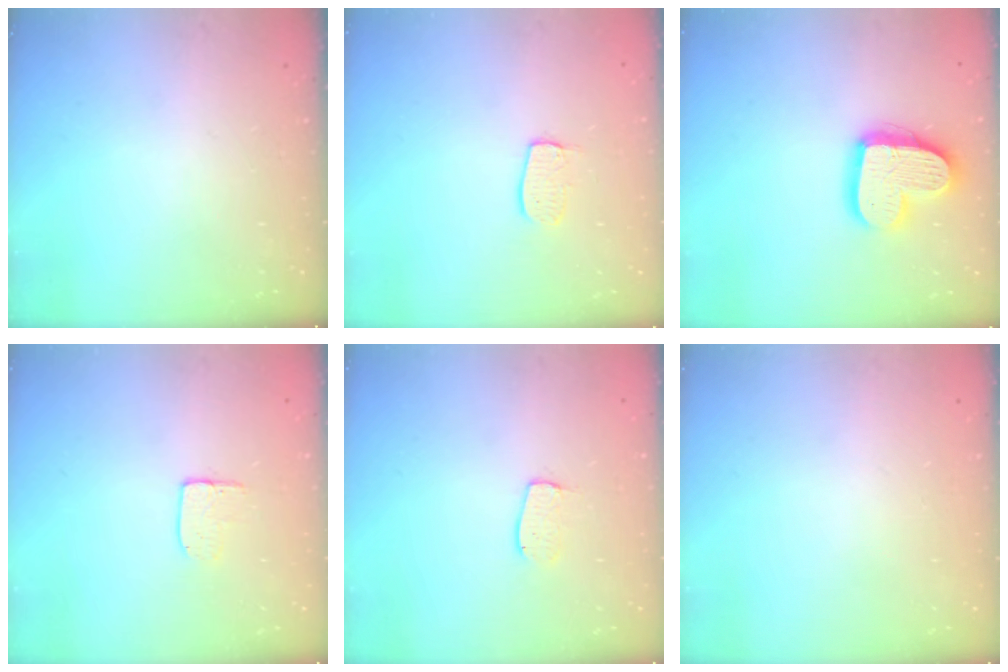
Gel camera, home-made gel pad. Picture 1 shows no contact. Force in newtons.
{"total": 7.1, "press": 7.1, "slide": 0.3}
{"total": 16.2, "press": 16.2, "slide": 1.1}
{"total": 6.1, "press": 6.1, "slide": 0.4}
{"total": 6.5, "press": 6.5, "slide": 0.5}
{"total": 0.0}